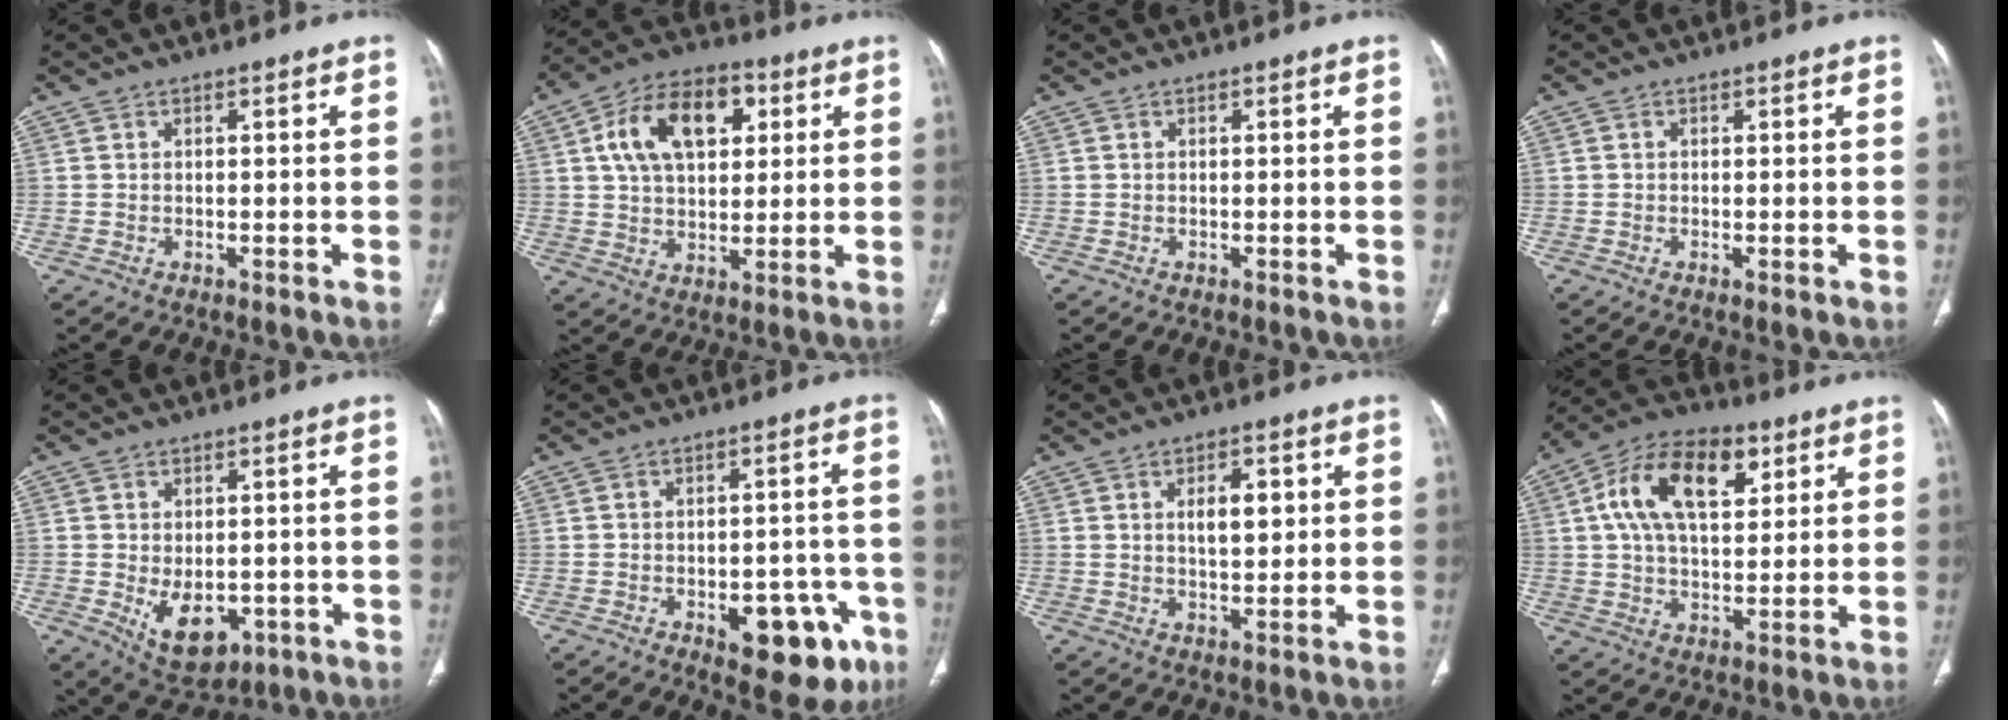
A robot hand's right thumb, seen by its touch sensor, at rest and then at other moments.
{"total": 15.7, "force": [4.8, 9.6, 11.4], "torque": [-0.173, 0.008, 0.078]}
{"total": 0.0}
{"total": 0.6, "force": [-0.1, 0.2, 0.5], "torque": [-0.013, -0.003, -0.003]}
{"total": 8.8, "force": [-2.2, 5.6, 6.4], "torque": [-0.078, -0.005, -0.014]}
{"total": 13.4, "force": [-6.0, 6.8, 9.9], "torque": [-0.088, 0.029, -0.066]}
{"total": 5.7, "force": [1.5, 2.7, 4.8], "torque": [-0.061, -0.007, 0.026]}
{"total": 16.7, "force": [5.7, 9.4, 12.6], "torque": [-0.198, 0.004, 0.092]}